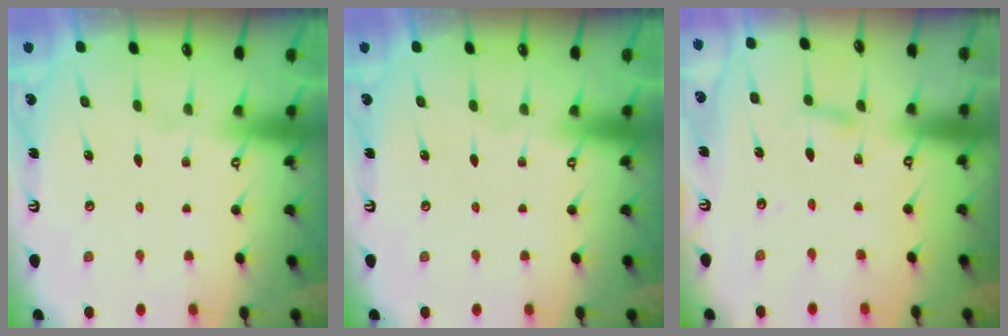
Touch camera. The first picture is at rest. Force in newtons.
{"total": 0.0}
{"total": 3.0, "press": 3.0, "slide": 0.3}